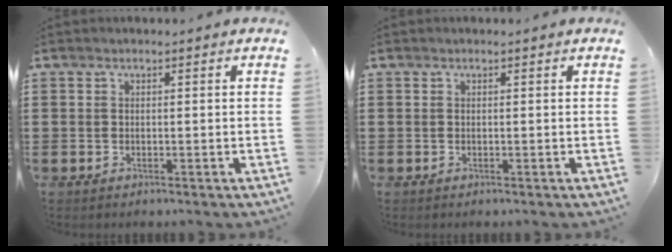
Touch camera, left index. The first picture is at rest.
{"total": 0.0}